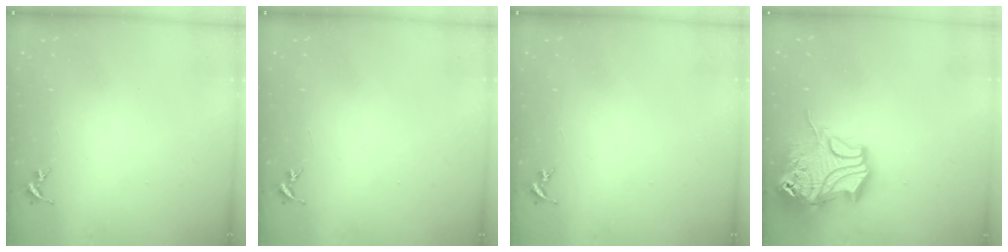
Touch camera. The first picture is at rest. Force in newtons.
{"total": 0.0}
{"total": 0.0}
{"total": 19.2, "press": 19.0, "slide": 2.7}